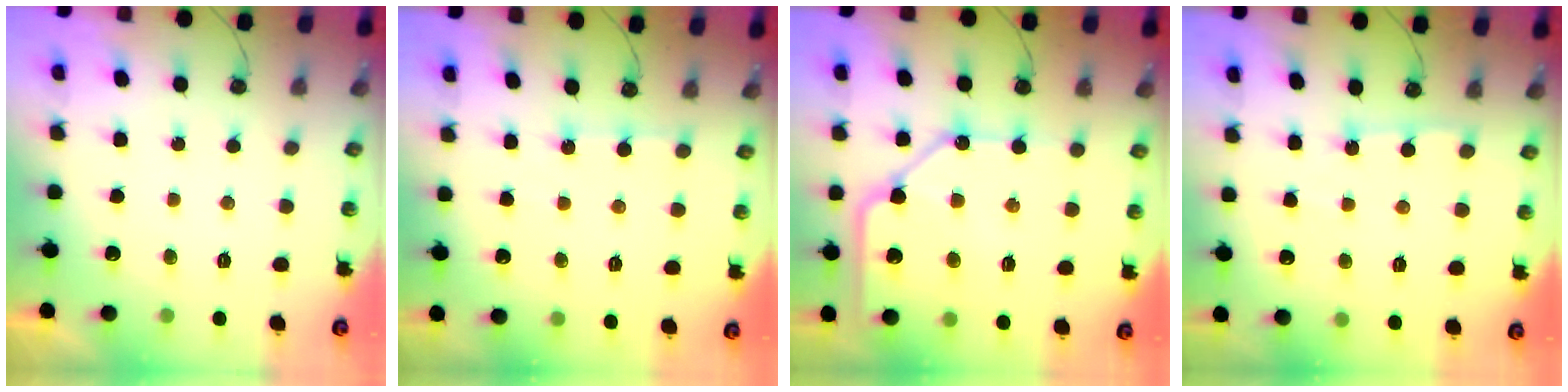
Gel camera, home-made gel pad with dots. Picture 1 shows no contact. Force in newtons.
{"total": 2.4, "press": 2.4, "slide": 0.1}
{"total": 15.4, "press": 15.2, "slide": 2.2}
{"total": 2.5, "press": 2.5, "slide": 0.3}